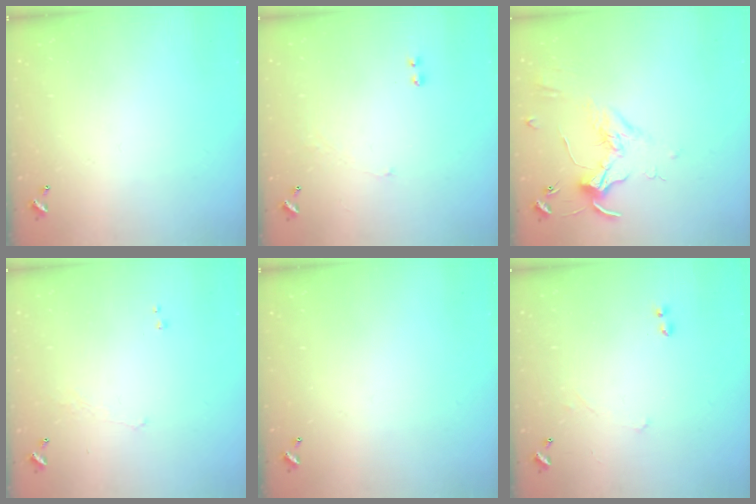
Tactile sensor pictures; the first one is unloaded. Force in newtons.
{"total": 1.0, "press": 0.7, "slide": 0.6}
{"total": 1.7, "press": 1.6, "slide": 0.5}
{"total": 1.1, "press": 1.0, "slide": 0.6}
{"total": 0.0}
{"total": 1.7, "press": 1.7, "slide": 0.4}